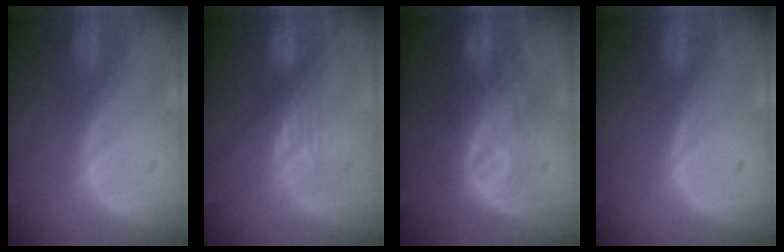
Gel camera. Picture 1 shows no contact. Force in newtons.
{"total": 3.0, "press": 2.6, "slide": 1.5}
{"total": 9.1, "press": 8.3, "slide": 3.7}
{"total": 0.0}